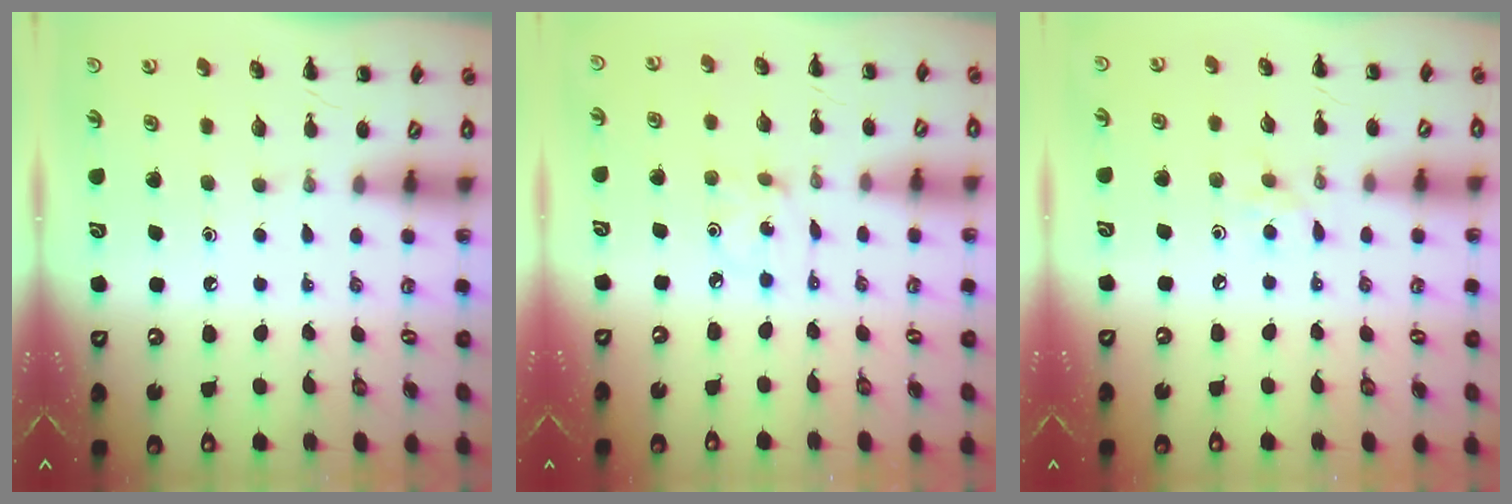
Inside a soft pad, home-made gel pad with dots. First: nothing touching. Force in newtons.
{"total": 1.5, "press": 1.4, "slide": 0.5}
{"total": 3.8, "press": 3.5, "slide": 1.3}